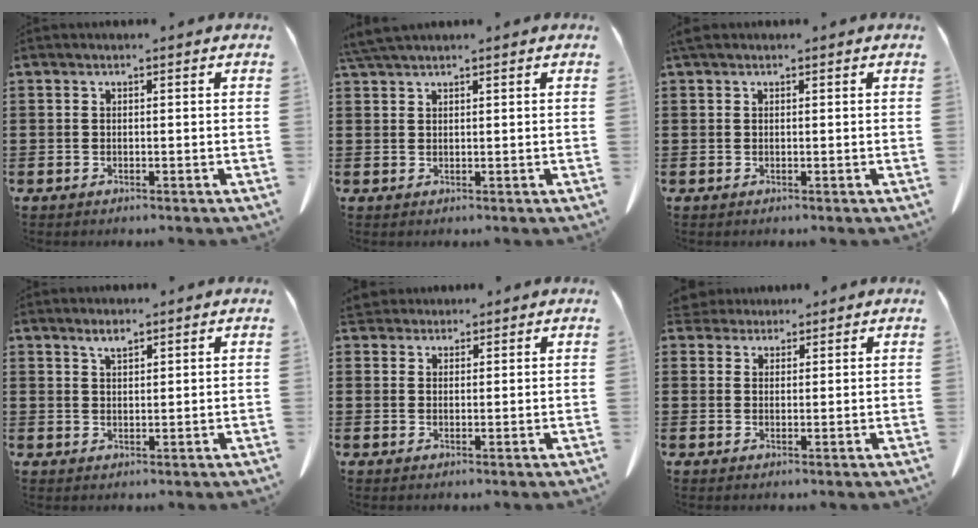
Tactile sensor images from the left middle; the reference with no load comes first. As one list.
[{"total": 2.2, "force": [1.9, 0.0, 1.1], "torque": [-0.028, -0.001, 0.039]}, {"total": 0.7, "force": [0.4, 0.2, 0.5], "torque": [-0.012, 0.001, 0.009]}, {"total": 2.1, "force": [1.9, 0.3, 1.0], "torque": [-0.022, -0.001, 0.036]}, {"total": 2.5, "force": [2.3, 0.8, 0.2], "torque": [-0.012, 0.000, 0.046]}, {"total": 2.5, "force": [2.4, 0.9, 0.1], "torque": [-0.011, 0.000, 0.047]}]